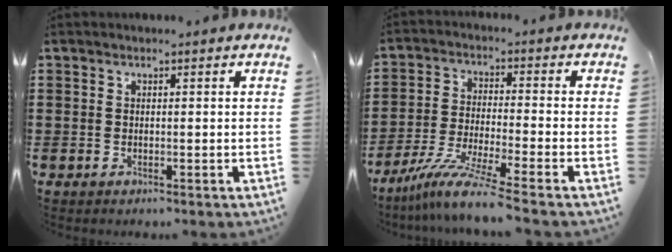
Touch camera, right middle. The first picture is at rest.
{"total": 8.1, "force": [-6.7, -0.3, 4.5], "torque": [-0.095, -0.014, -0.130]}